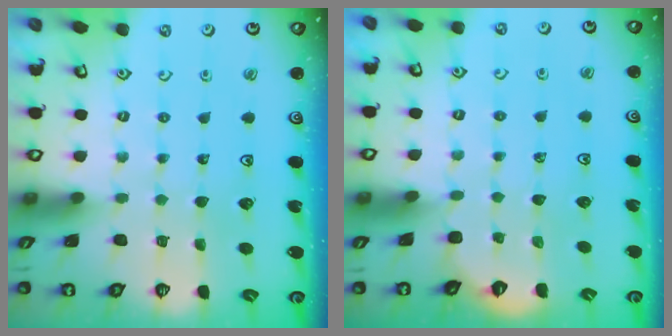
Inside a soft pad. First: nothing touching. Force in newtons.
{"total": 1.6, "press": 1.5, "slide": 0.5}